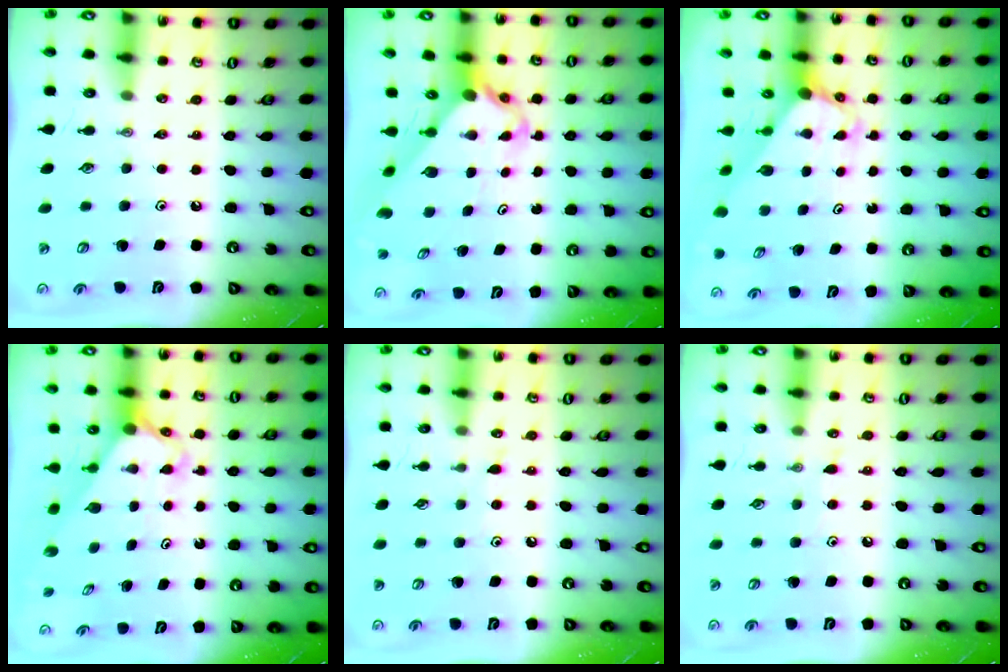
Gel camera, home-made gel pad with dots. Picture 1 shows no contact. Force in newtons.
{"total": 3.9, "press": 3.9, "slide": 0.3}
{"total": 3.3, "press": 3.3, "slide": 0.2}
{"total": 2.5, "press": 2.5, "slide": 0.1}
{"total": 4.4, "press": 4.4, "slide": 0.4}
{"total": 4.9, "press": 4.8, "slide": 0.5}